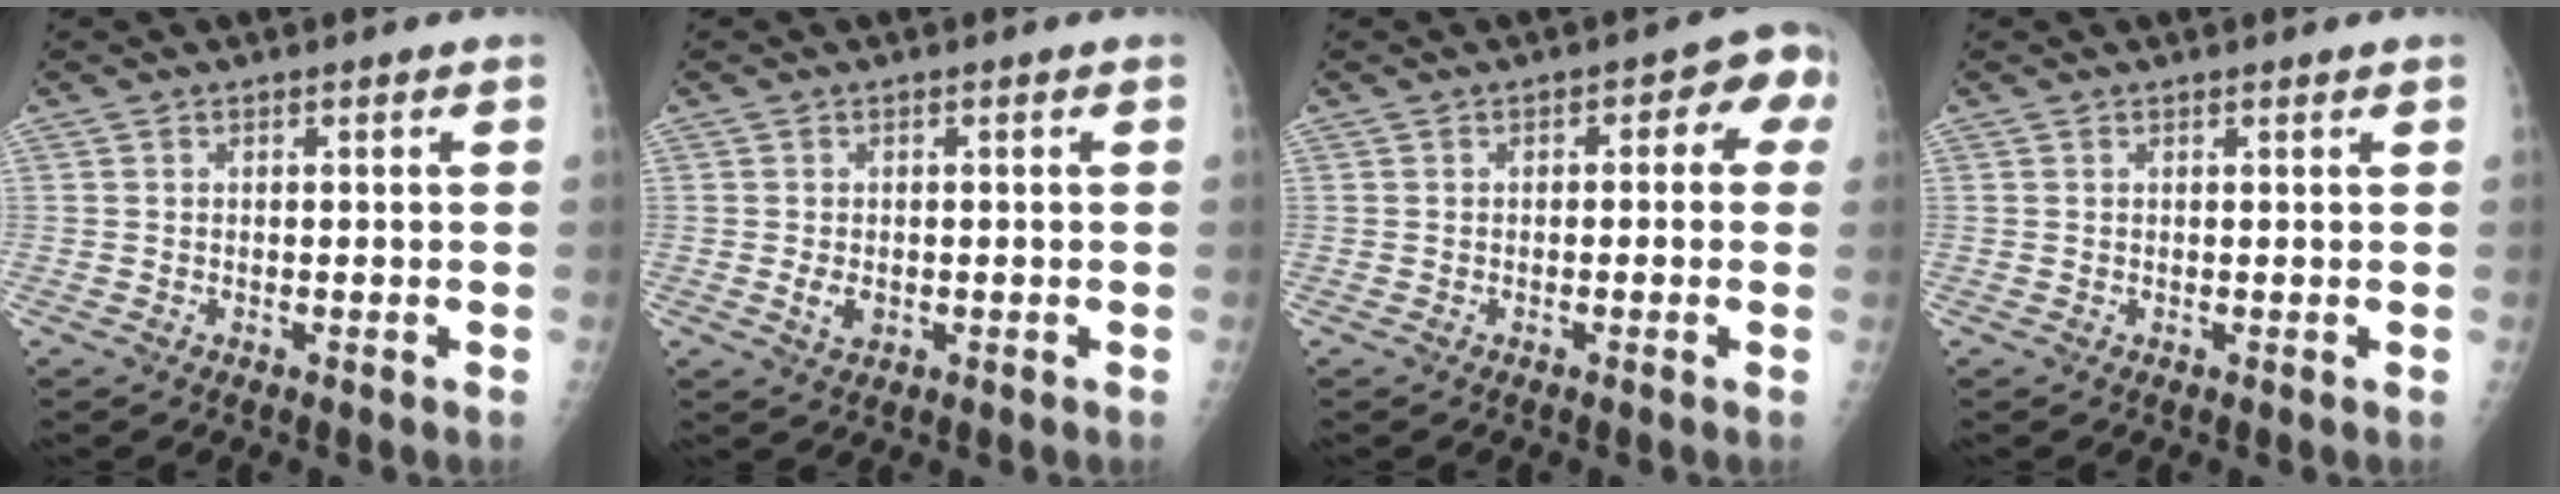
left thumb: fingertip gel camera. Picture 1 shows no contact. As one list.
[{"total": 2.5, "force": [-0.6, 1.7, 1.8], "torque": [-0.029, -0.003, -0.007]}, {"total": 5.3, "force": [0.4, 2.9, 4.4], "torque": [-0.022, 0.025, -0.006]}, {"total": 0.5, "force": [0.4, 0.1, 0.4], "torque": [-0.005, -0.001, 0.005]}]